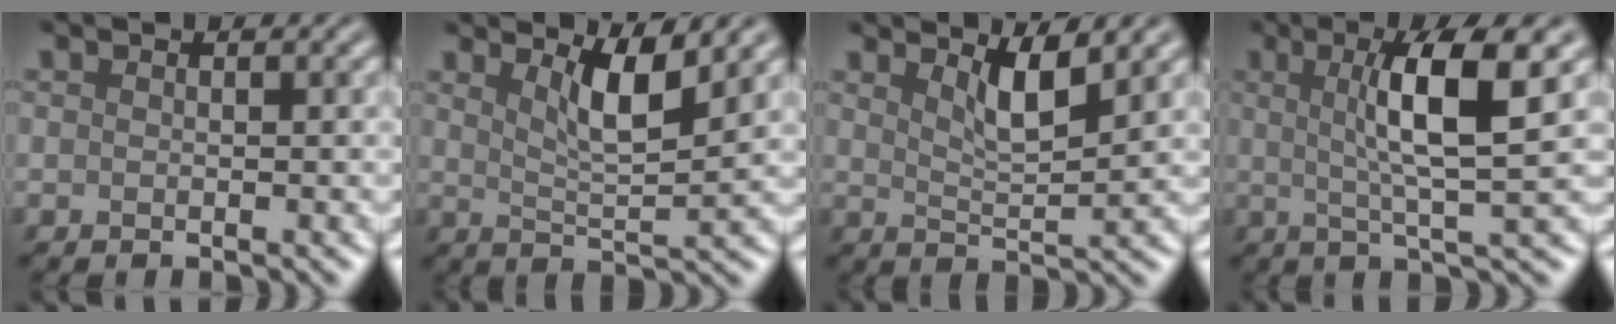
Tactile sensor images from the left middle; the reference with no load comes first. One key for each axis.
{"total": 4.0, "fx": 2.2, "fy": 0.9, "fz": 3.2, "tx": -0.058, "ty": -0.006, "tz": 0.037}
{"total": 3.2, "fx": 1.9, "fy": 0.7, "fz": 2.5, "tx": -0.045, "ty": -0.007, "tz": 0.033}
{"total": 6.8, "fx": 1.4, "fy": 1.1, "fz": 6.6, "tx": -0.106, "ty": 0.006, "tz": 0.021}